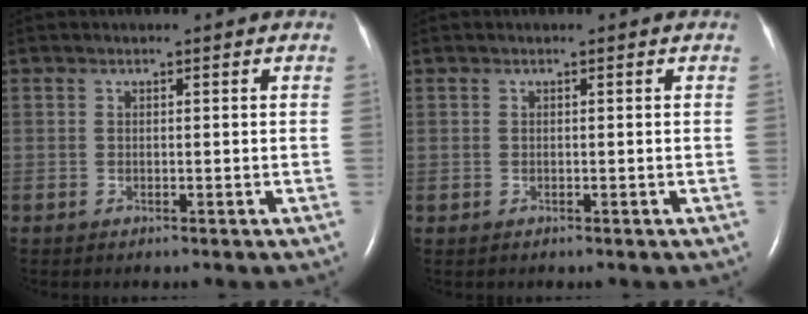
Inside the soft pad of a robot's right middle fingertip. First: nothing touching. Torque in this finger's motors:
{"motor_torque": [0.24, -0.01, 0.14, 0.02]}